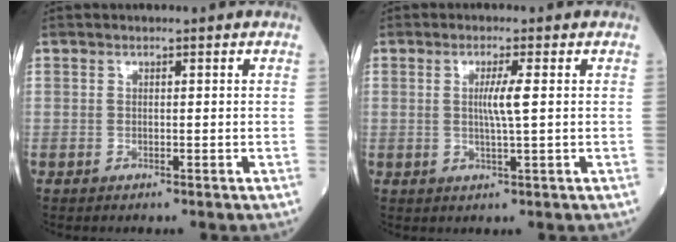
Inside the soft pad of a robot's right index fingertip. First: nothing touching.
{"total": 3.4, "force": [0.5, -0.5, 3.3], "torque": [-0.067, -0.005, 0.010]}